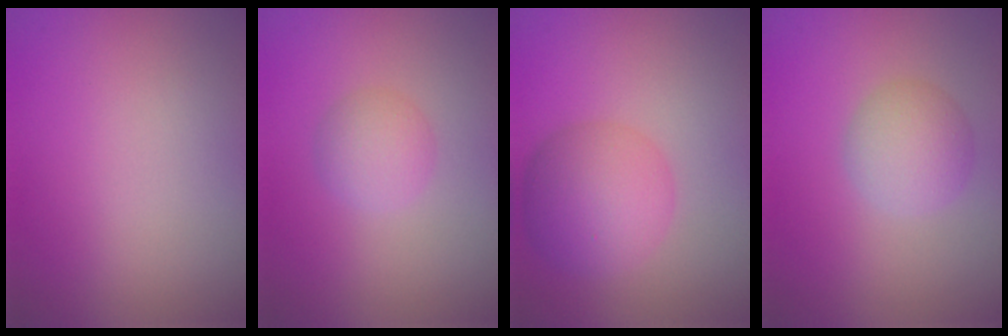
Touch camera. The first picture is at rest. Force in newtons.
{"total": 2.2, "press": 2.2, "slide": 0.1}
{"total": 5.1, "press": 5.1, "slide": 0.1}
{"total": 3.0, "press": 3.0, "slide": 0.0}